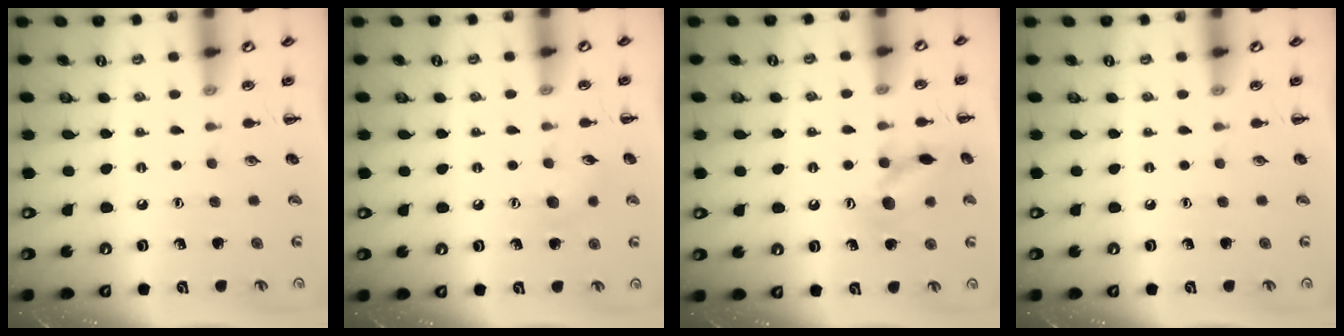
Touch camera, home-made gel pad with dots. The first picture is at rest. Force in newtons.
{"total": 7.2, "press": 7.0, "slide": 1.4}
{"total": 11.6, "press": 11.6, "slide": 0.8}
{"total": 0.0}